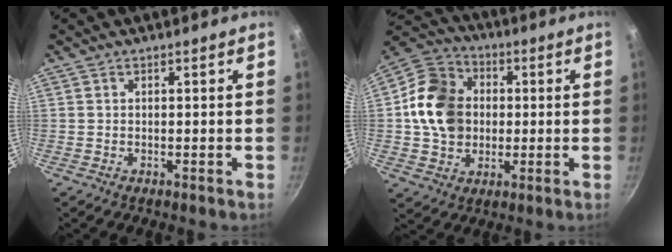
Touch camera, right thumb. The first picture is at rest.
{"total": 14.7, "force": [1.0, 12.0, 8.3], "torque": [-0.125, 0.018, 0.008]}